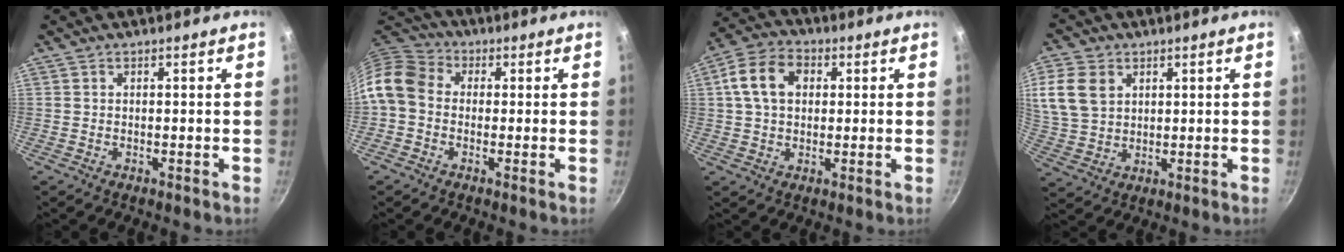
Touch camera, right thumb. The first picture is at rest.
{"total": 9.0, "force": [-0.5, 7.3, 5.3], "torque": [-0.087, 0.028, -0.033]}
{"total": 10.0, "force": [2.1, 7.3, 6.6], "torque": [-0.102, 0.016, 0.023]}
{"total": 9.9, "force": [3.3, 7.4, 5.7], "torque": [-0.096, -0.006, 0.070]}